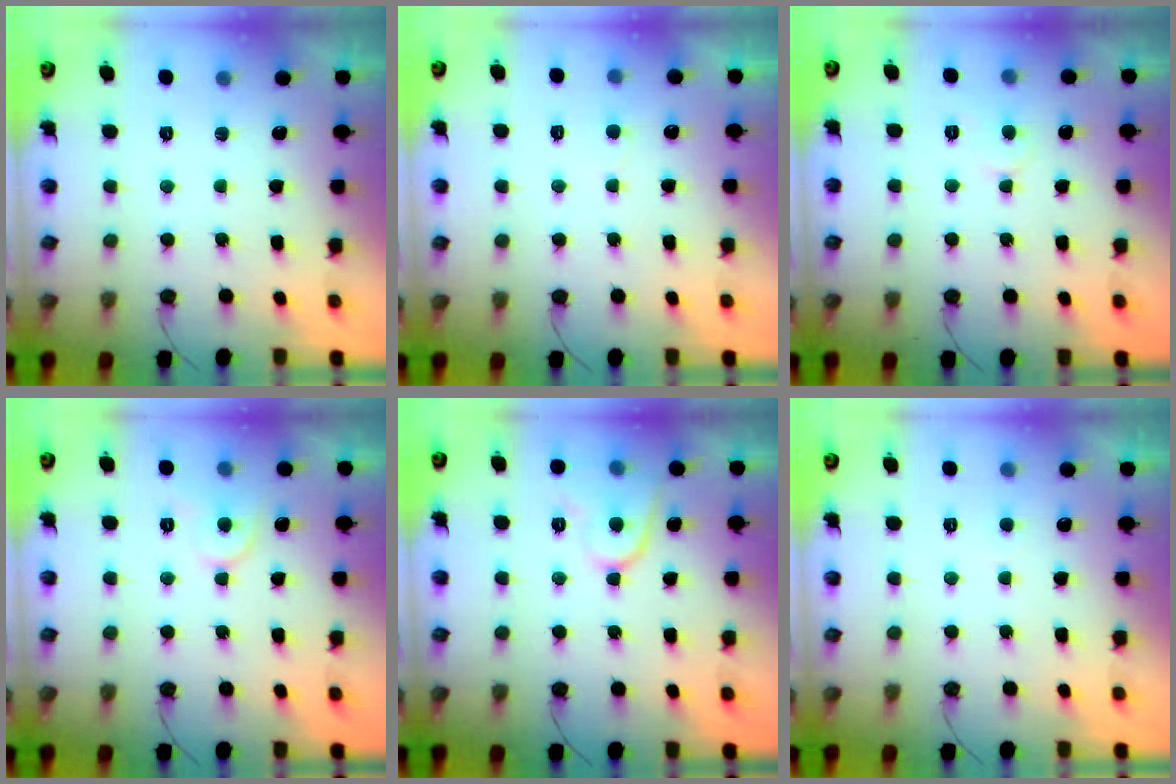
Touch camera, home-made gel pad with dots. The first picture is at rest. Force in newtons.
{"total": 2.5, "press": 2.5, "slide": 0.1}
{"total": 3.7, "press": 3.7, "slide": 0.3}
{"total": 6.0, "press": 5.9, "slide": 0.8}
{"total": 8.9, "press": 8.9, "slide": 0.8}
{"total": 2.6, "press": 2.6, "slide": 0.3}